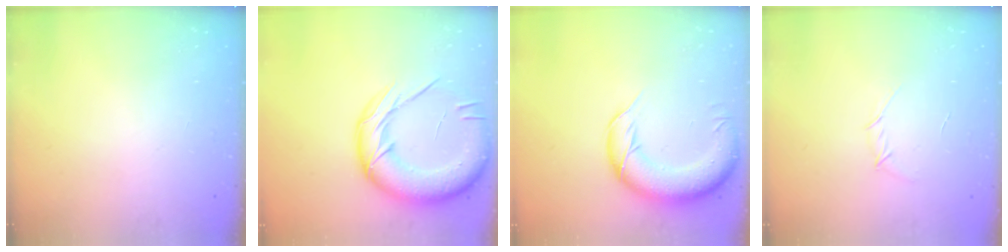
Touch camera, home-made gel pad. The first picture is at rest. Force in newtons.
{"total": 24.5, "press": 24.0, "slide": 4.6}
{"total": 13.7, "press": 13.3, "slide": 3.1}
{"total": 3.9, "press": 3.8, "slide": 0.8}